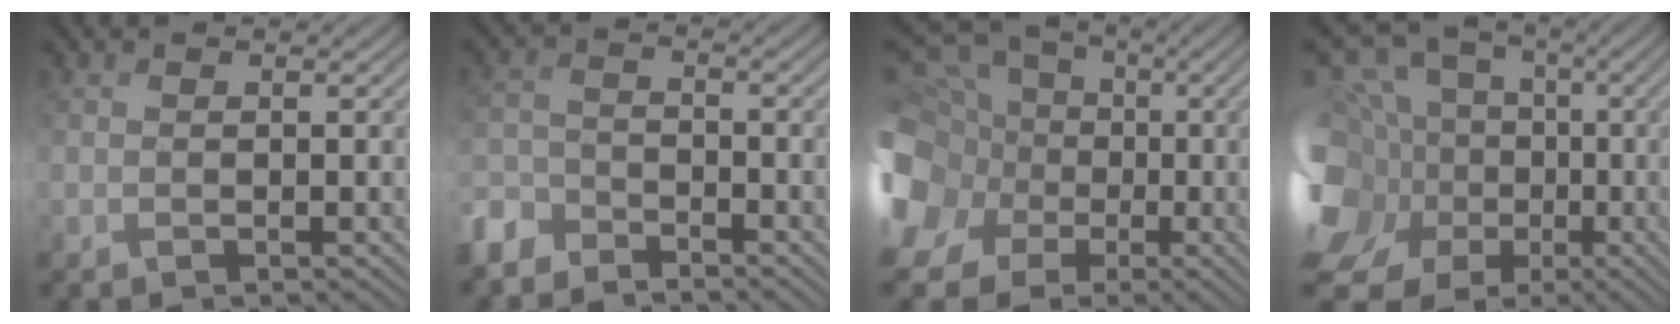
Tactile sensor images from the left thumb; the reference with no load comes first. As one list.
[{"total": 4.8, "force": [-4.2, 2.1, 1.1], "torque": [-0.030, -0.007, -0.103]}, {"total": 19.2, "force": [-0.3, 16.8, 9.2], "torque": [-0.264, 0.019, -0.039]}, {"total": 20.2, "force": [-4.7, 16.9, 10.0], "torque": [-0.248, 0.022, -0.091]}]